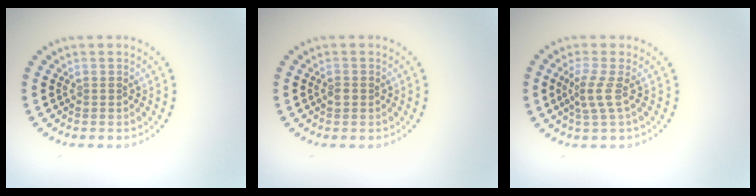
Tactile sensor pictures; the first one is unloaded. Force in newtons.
{"total": 0.7, "press": 0.6, "slide": 0.4}
{"total": 2.1, "press": 1.5, "slide": 1.5}